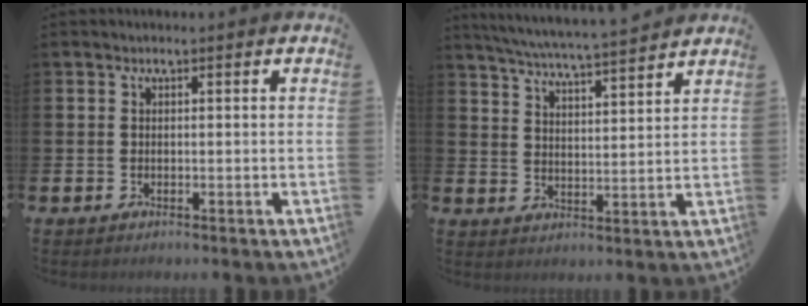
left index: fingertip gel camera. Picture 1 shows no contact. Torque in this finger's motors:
{"motor_torque": [0.94, -1.20, 0.44, 0.11]}